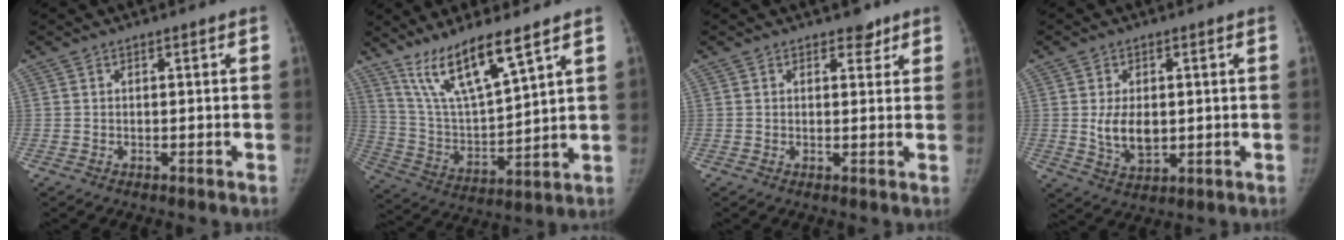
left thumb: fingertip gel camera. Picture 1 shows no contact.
{"total": 14.1, "force": [9.9, 2.4, 9.8], "torque": [-0.175, -0.056, 0.204]}
{"total": 2.3, "force": [1.7, 1.4, 0.7], "torque": [0.010, -0.009, 0.019]}
{"total": 7.1, "force": [0.1, 4.3, 5.6], "torque": [-0.086, -0.009, 0.011]}